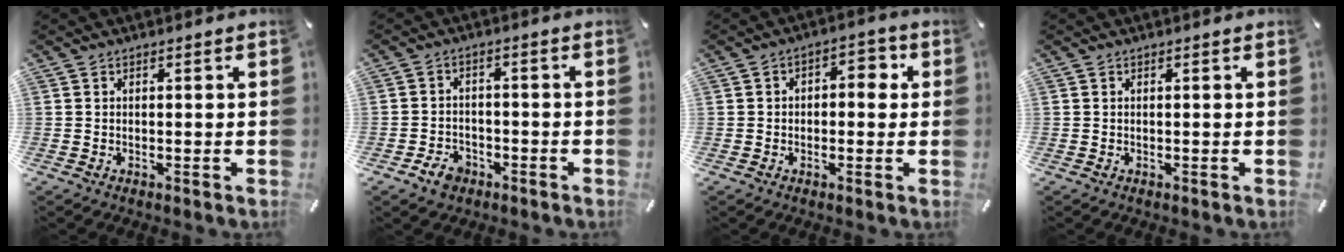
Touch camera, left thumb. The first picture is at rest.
{"total": 5.0, "force": [-3.0, 3.6, 1.8], "torque": [-0.040, 0.015, -0.057]}
{"total": 4.3, "force": [-0.8, 3.0, 3.0], "torque": [-0.033, 0.010, -0.024]}
{"total": 0.0}